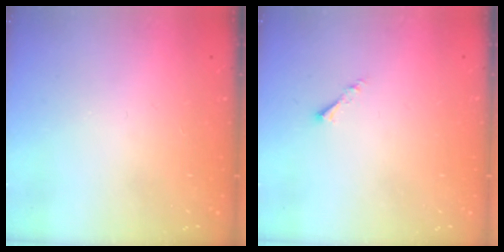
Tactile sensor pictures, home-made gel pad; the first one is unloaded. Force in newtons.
{"total": 1.1, "press": 1.0, "slide": 0.3}